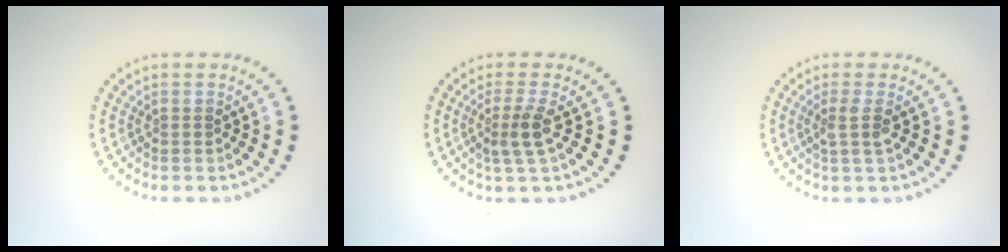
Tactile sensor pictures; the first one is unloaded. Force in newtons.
{"total": 2.5, "press": 1.9, "slide": 1.6}
{"total": 1.7, "press": 1.3, "slide": 1.2}